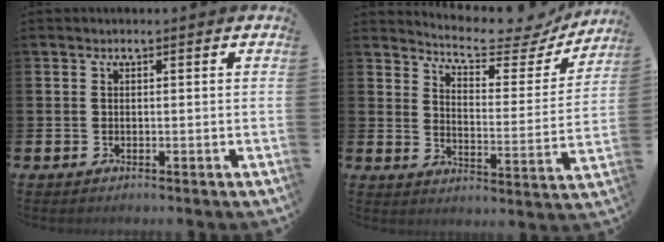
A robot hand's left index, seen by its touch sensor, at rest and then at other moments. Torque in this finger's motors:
{"motor_torque": [1.01, -1.13, 0.10, 0.05]}